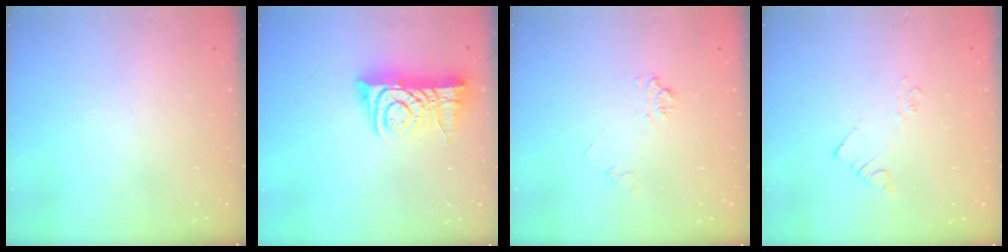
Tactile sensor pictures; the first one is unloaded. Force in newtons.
{"total": 11.2, "press": 11.1, "slide": 1.2}
{"total": 4.6, "press": 4.5, "slide": 0.6}
{"total": 1.9, "press": 1.9, "slide": 0.1}